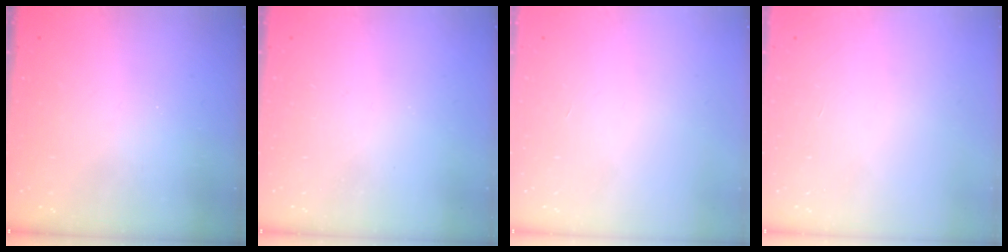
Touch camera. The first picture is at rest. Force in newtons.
{"total": 0.0}
{"total": 0.0}
{"total": 0.0}